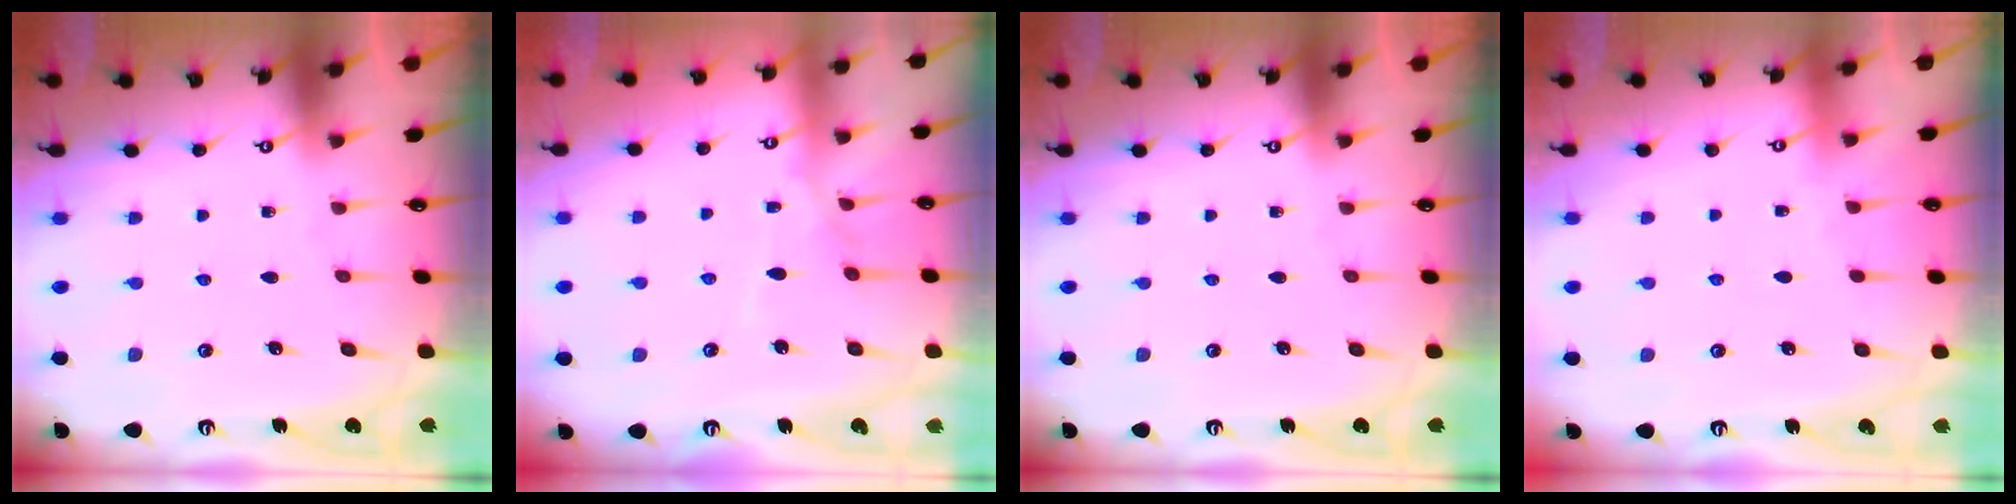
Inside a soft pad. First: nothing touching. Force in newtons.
{"total": 7.1, "press": 7.0, "slide": 0.4}
{"total": 0.0}
{"total": 0.7, "press": 0.6, "slide": 0.3}